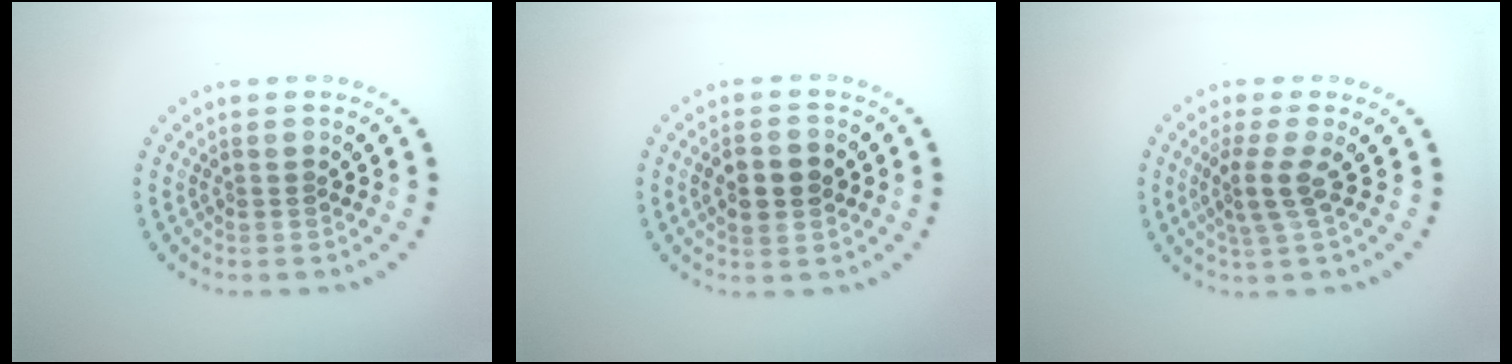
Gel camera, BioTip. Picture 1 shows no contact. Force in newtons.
{"total": 3.1, "press": 3.1, "slide": 0.0}
{"total": 2.5, "press": 1.8, "slide": 1.7}